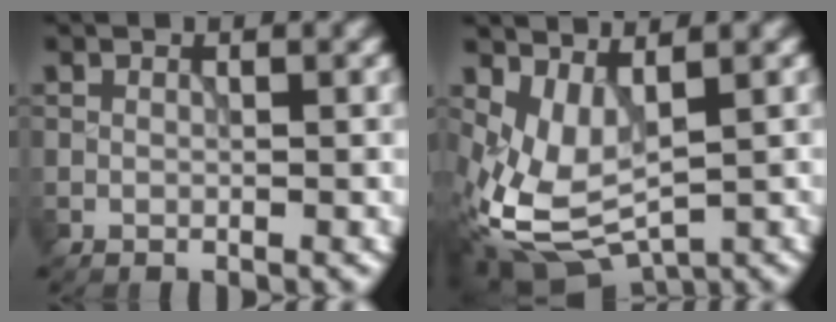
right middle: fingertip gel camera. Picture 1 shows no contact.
{"total": 5.6, "force": [0.4, 3.1, 4.7], "torque": [-0.108, -0.011, 0.015]}